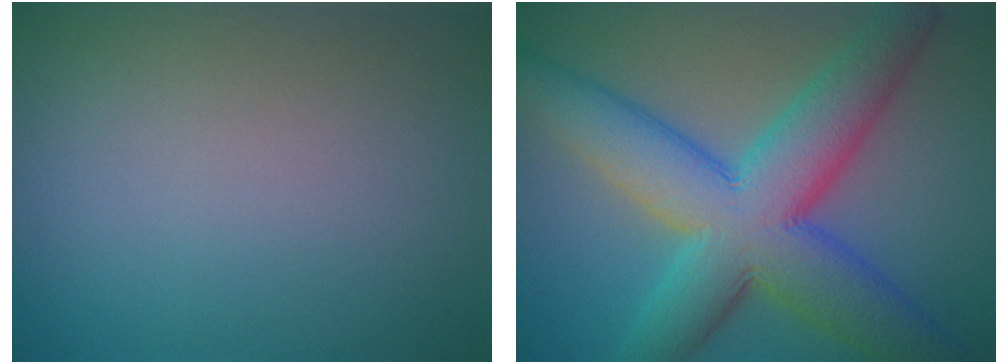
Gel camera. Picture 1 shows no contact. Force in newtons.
{"total": 11.6, "press": 11.6, "slide": 0.2}